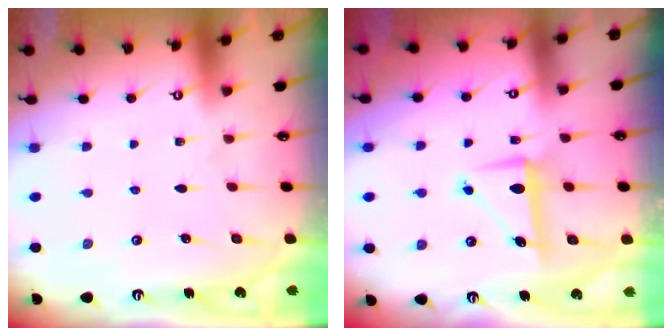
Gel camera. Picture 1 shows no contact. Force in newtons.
{"total": 7.2, "press": 7.1, "slide": 1.0}